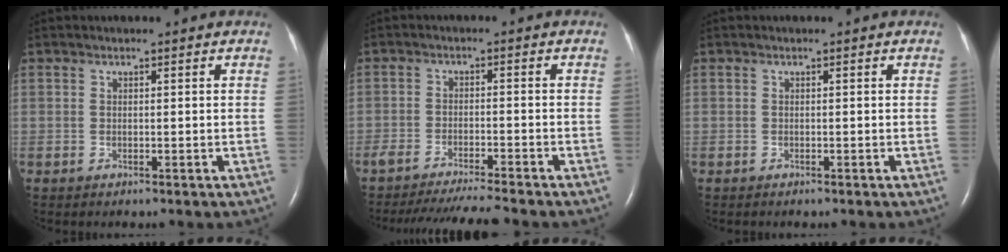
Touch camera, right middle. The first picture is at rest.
{"total": 9.8, "force": [-9.0, -0.5, 3.8], "torque": [-0.052, -0.020, -0.140]}
{"total": 0.0}